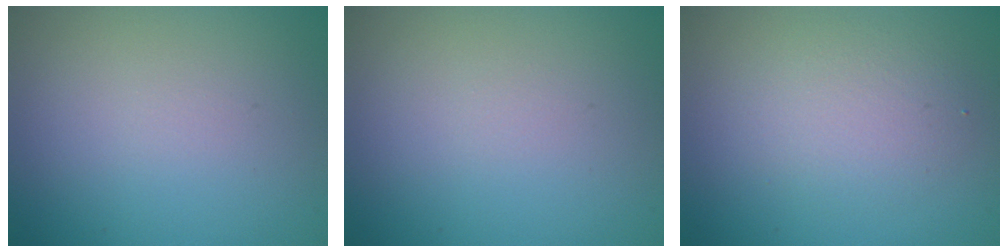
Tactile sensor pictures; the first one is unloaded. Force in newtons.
{"total": 0.0}
{"total": 2.6, "press": 2.6, "slide": 0.1}